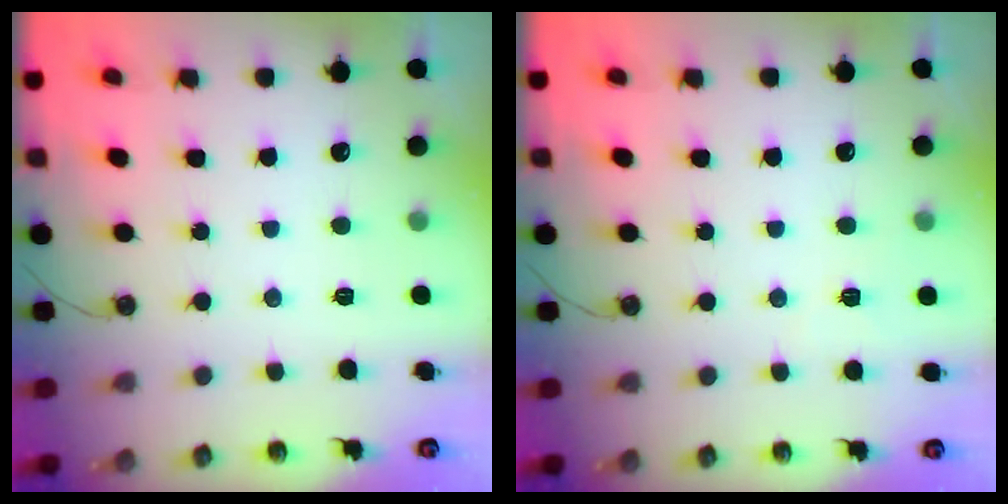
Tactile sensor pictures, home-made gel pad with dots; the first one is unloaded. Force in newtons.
{"total": 2.6, "press": 1.9, "slide": 1.8}